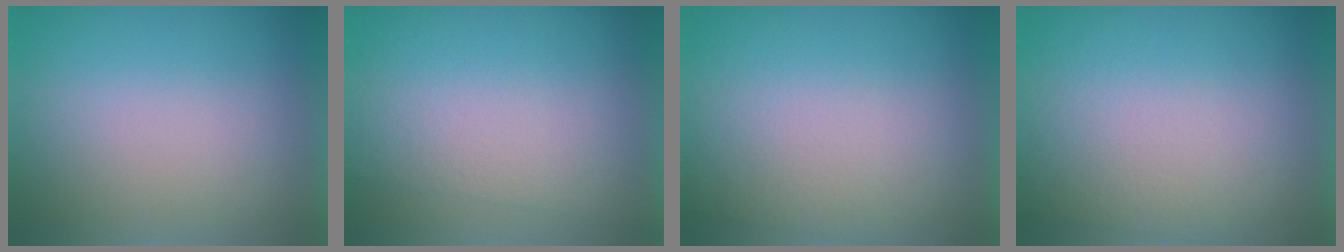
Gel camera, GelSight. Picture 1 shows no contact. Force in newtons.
{"total": 2.8}
{"total": 2.1}
{"total": 2.8}